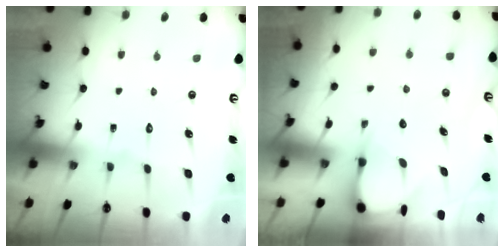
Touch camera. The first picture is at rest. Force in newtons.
{"total": 3.4, "press": 3.4, "slide": 0.3}